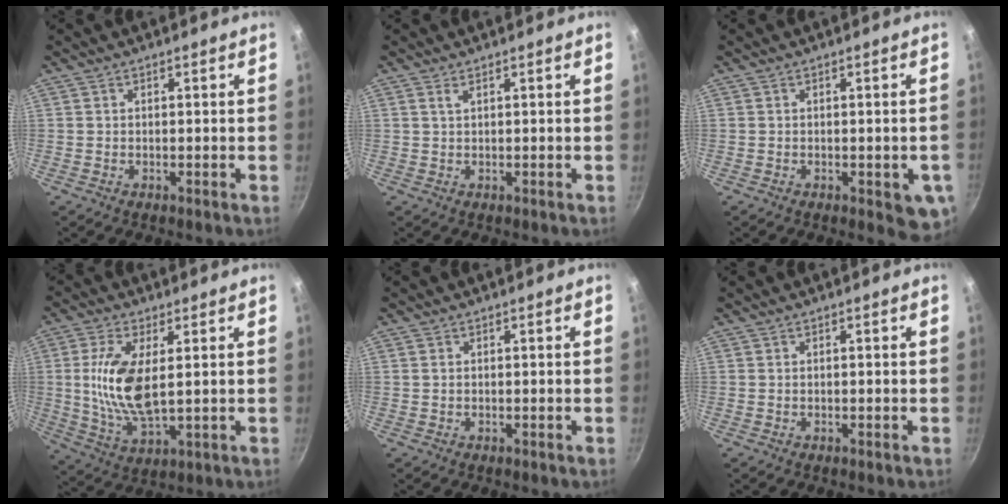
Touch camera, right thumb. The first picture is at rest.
{"total": 1.0, "force": [0.6, 0.4, 0.7], "torque": [-0.016, 0.003, 0.014]}
{"total": 5.5, "force": [-1.8, 2.2, 4.7], "torque": [-0.032, 0.000, -0.016]}
{"total": 12.4, "force": [1.5, 5.3, 11.1], "torque": [-0.233, -0.017, 0.037]}
{"total": 0.6, "force": [0.2, 0.4, 0.4], "torque": [-0.009, 0.002, 0.005]}
{"total": 0.0}